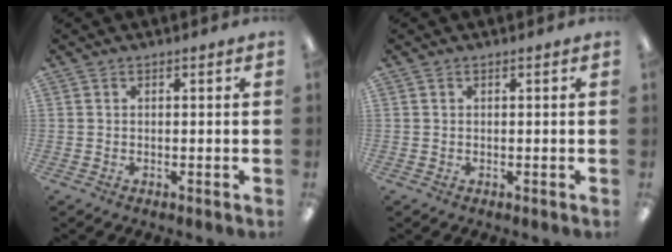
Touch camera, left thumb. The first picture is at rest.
{"total": 0.0}